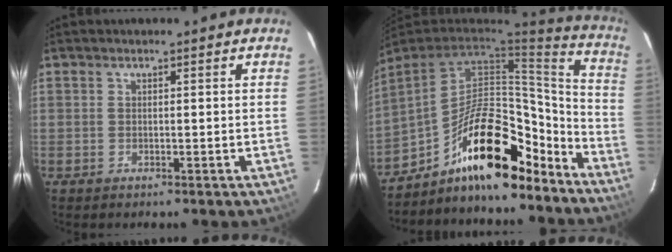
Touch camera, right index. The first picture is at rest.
{"total": 19.8, "force": [-13.8, 7.5, 12.1], "torque": [-0.193, 0.030, -0.207]}